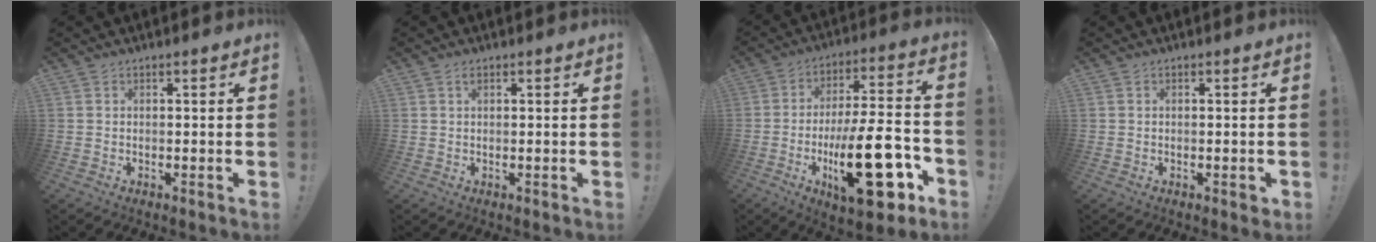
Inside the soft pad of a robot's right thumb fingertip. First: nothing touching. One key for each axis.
{"total": 1.0, "fx": 0.6, "fy": 0.2, "fz": 0.7, "tx": -0.009, "ty": -0.001, "tz": 0.010}
{"total": 27.1, "fx": -8.5, "fy": 9.6, "fz": 23.9, "tx": -0.385, "ty": 0.047, "tz": -0.126}
{"total": 1.1, "fx": -0.2, "fy": 0.6, "fz": 1.0, "tx": -0.015, "ty": 0.002, "tz": -0.002}